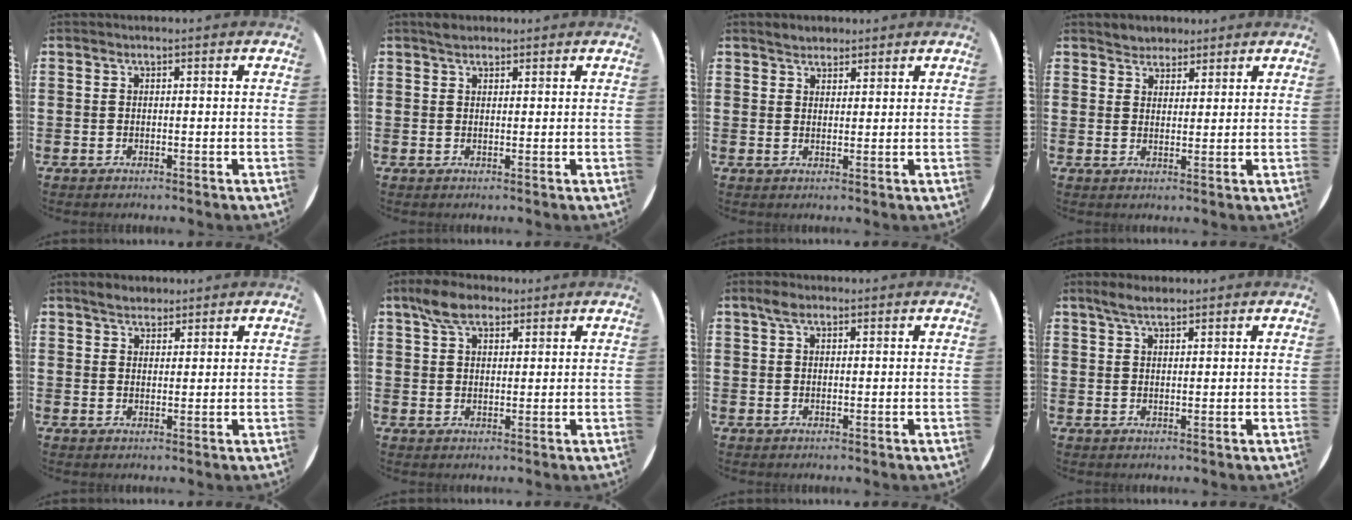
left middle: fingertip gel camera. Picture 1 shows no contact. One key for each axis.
{"total": 1.4, "fx": 1.2, "fy": 0.6, "fz": 0.2, "tx": 0.001, "ty": 0.001, "tz": 0.022}
{"total": 2.0, "fx": 1.9, "fy": 0.7, "fz": 0.1, "tx": 0.004, "ty": 0.001, "tz": 0.036}
{"total": 2.6, "fx": 2.4, "fy": 1.1, "fz": -0.2, "tx": 0.006, "ty": -0.001, "tz": 0.045}
{"total": 2.4, "fx": 2.2, "fy": 0.9, "fz": 0.4, "tx": -0.002, "ty": 0.002, "tz": 0.041}
{"total": 5.1, "fx": 3.7, "fy": 2.7, "fz": 2.3, "tx": -0.048, "ty": 0.007, "tz": 0.069}
{"total": 2.0, "fx": 1.3, "fy": 1.1, "fz": 1.1, "tx": -0.016, "ty": 0.003, "tz": 0.023}
{"total": 2.7, "fx": 2.2, "fy": 0.8, "fz": 1.3, "tx": -0.021, "ty": 0.004, "tz": 0.039}